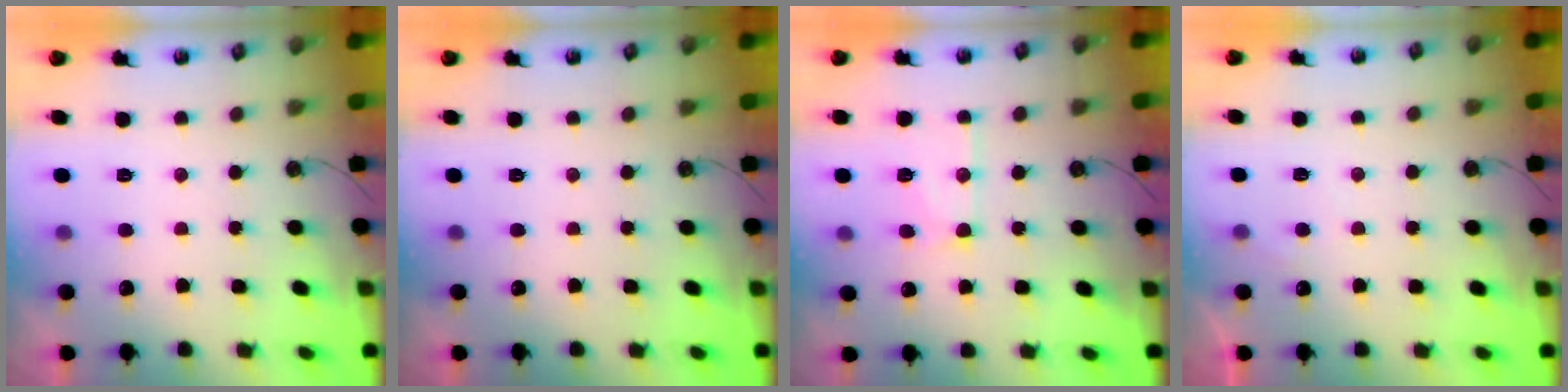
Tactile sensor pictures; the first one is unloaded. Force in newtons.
{"total": 0.0}
{"total": 11.4, "press": 11.4, "slide": 1.0}
{"total": 2.3, "press": 2.2, "slide": 0.3}